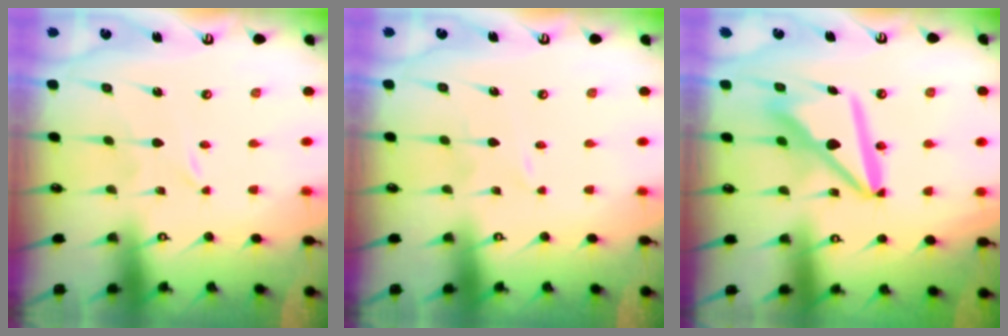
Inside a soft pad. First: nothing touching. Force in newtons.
{"total": 1.5, "press": 1.5, "slide": 0.2}
{"total": 13.2, "press": 13.1, "slide": 1.7}